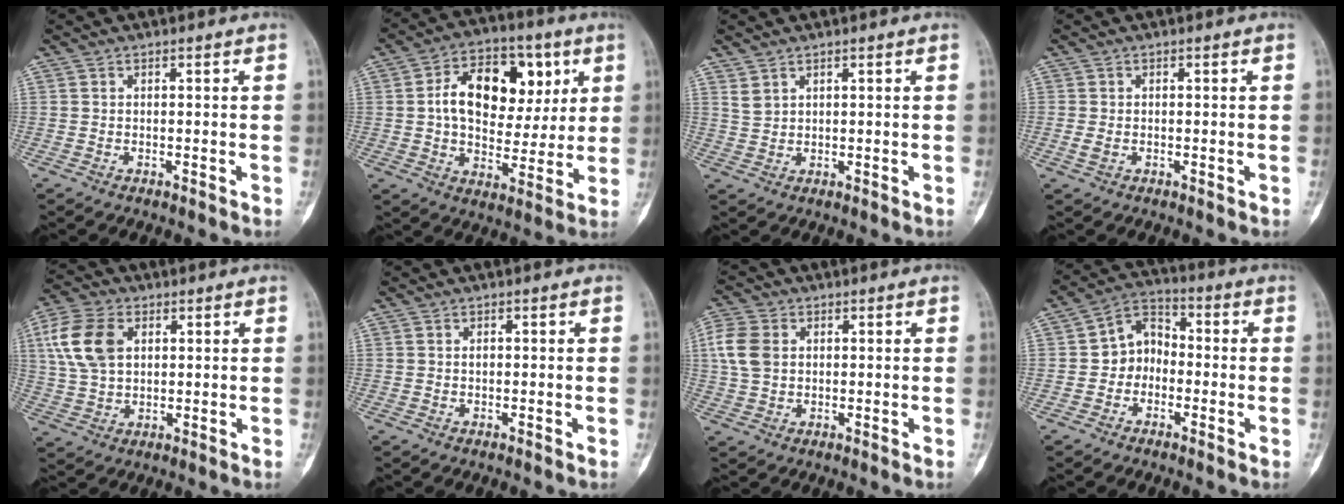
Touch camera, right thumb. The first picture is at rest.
{"total": 17.8, "force": [4.3, 11.5, 12.9], "torque": [-0.162, 0.007, 0.067]}
{"total": 2.0, "force": [1.5, 1.1, 0.8], "torque": [-0.011, -0.007, 0.037]}
{"total": 1.5, "force": [-0.3, 1.1, 1.0], "torque": [-0.024, 0.001, -0.008]}
{"total": 11.5, "force": [3.2, 7.6, 8.0], "torque": [-0.158, 0.005, 0.062]}
{"total": 0.6, "force": [0.1, 0.4, 0.4], "torque": [-0.003, 0.001, 0.001]}
{"total": 7.1, "force": [1.3, 5.3, 4.4], "torque": [-0.099, 0.008, 0.023]}
{"total": 7.4, "force": [-1.4, 6.2, 3.9], "torque": [-0.030, 0.032, -0.043]}